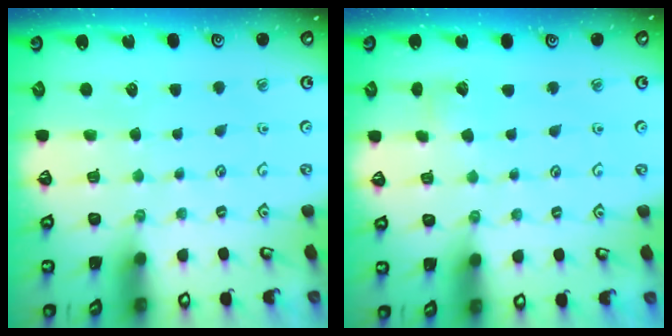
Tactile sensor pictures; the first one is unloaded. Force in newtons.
{"total": 5.2, "press": 5.1, "slide": 0.5}